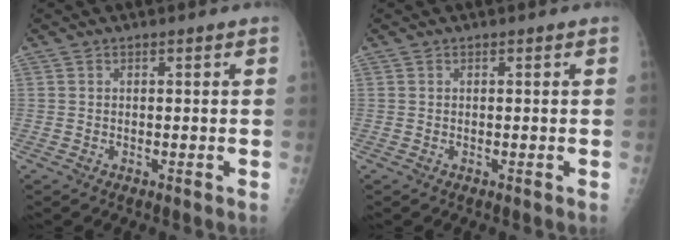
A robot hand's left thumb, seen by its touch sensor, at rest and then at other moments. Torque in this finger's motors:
{"motor_torque": [0.00, 0.00, 0.02, -0.02, 0.00]}